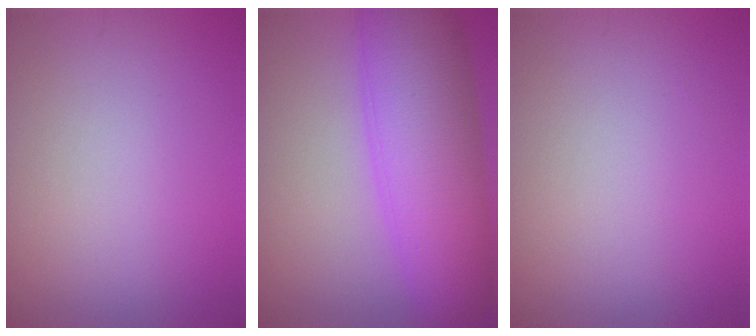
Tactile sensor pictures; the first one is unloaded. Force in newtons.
{"total": 10.4, "press": 10.4, "slide": 0.3}
{"total": 0.0}